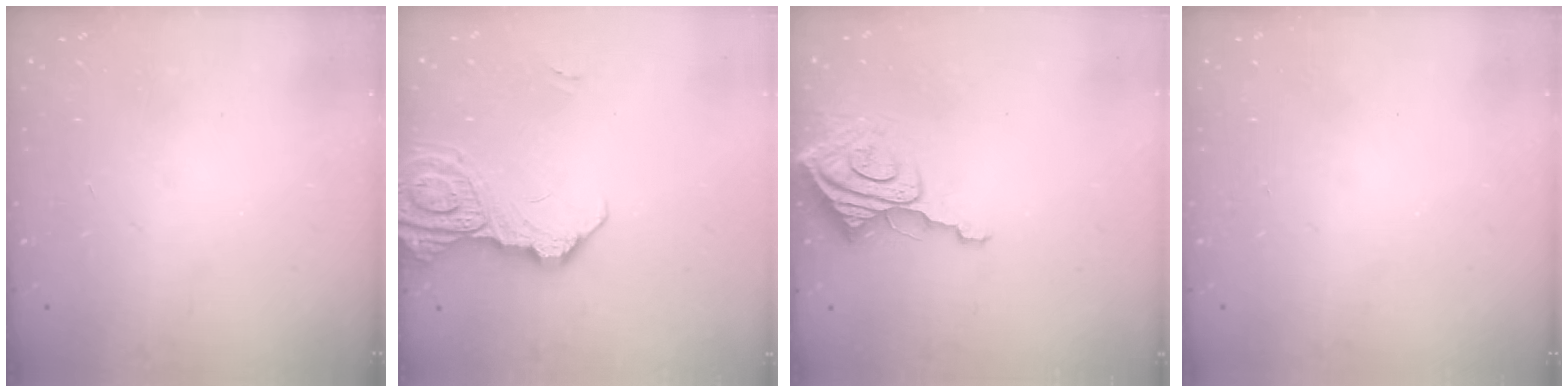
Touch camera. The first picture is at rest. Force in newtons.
{"total": 13.1, "press": 13.0, "slide": 1.3}
{"total": 10.0, "press": 10.0, "slide": 1.1}
{"total": 0.0}